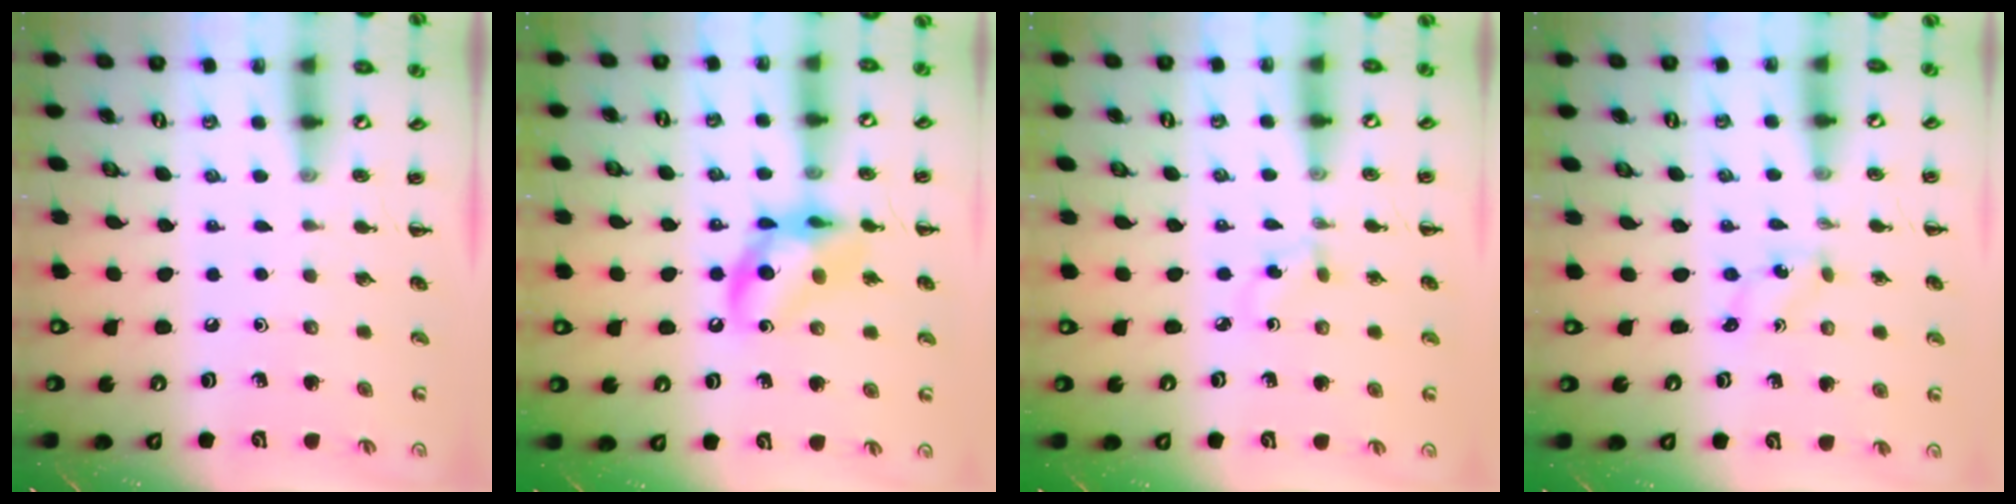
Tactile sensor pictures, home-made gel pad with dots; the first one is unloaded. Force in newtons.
{"total": 12.4, "press": 12.1, "slide": 2.7}
{"total": 2.6, "press": 2.4, "slide": 1.0}
{"total": 0.0}